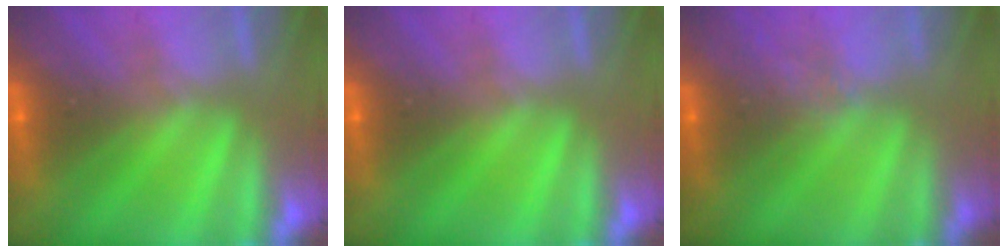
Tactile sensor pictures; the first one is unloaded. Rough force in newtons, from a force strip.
{"total": 0.0}
{"total": 2.4}